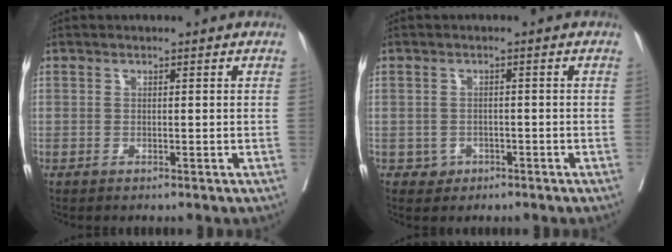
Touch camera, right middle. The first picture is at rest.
{"total": 1.8, "force": [-0.7, 1.6, 0.2], "torque": [-0.003, 0.007, -0.007]}